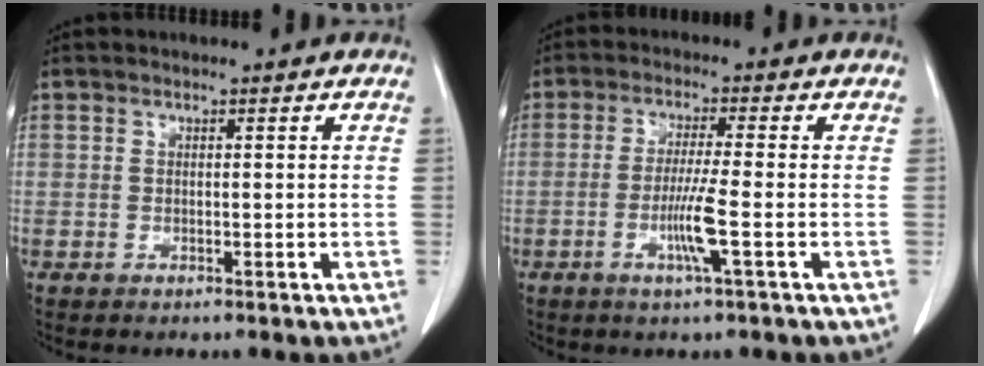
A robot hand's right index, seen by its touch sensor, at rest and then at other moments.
{"total": 5.7, "force": [-1.8, -0.7, 5.3], "torque": [-0.101, -0.013, -0.036]}